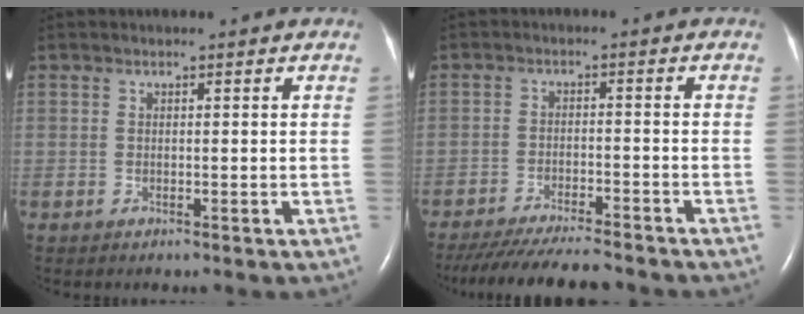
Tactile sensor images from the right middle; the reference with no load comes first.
{"total": 14.1, "force": [-12.8, 1.4, 5.9], "torque": [-0.104, -0.029, -0.187]}